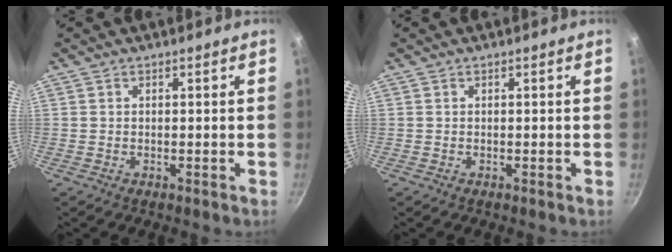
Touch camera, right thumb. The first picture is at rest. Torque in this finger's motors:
{"motor_torque": [-0.36, -0.30, 0.17, -0.18, 0.00]}